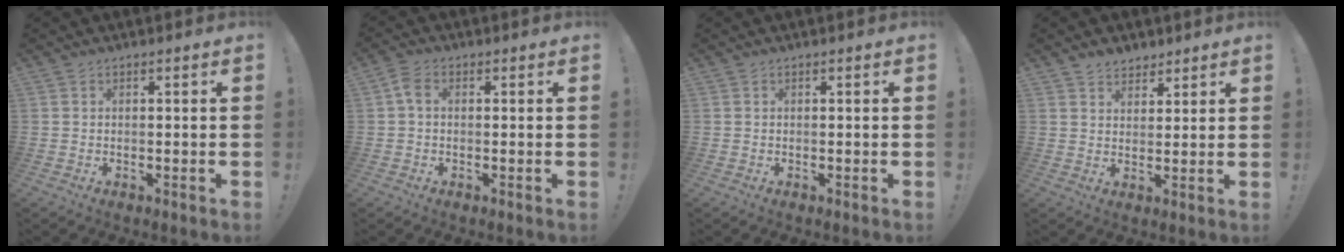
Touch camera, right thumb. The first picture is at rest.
{"total": 3.4, "force": [0.3, 2.0, 2.6], "torque": [-0.055, 0.011, 0.008]}
{"total": 0.0}
{"total": 4.6, "force": [3.7, 2.7, 0.5], "torque": [0.005, -0.026, 0.067]}